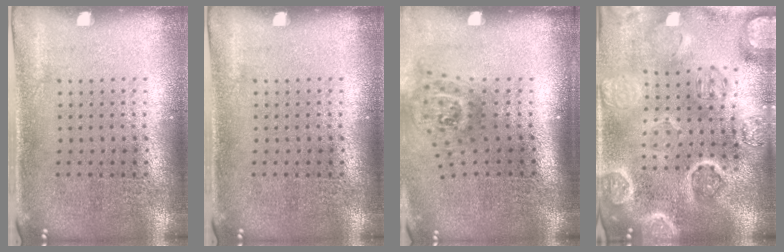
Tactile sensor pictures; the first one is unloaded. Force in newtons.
{"total": 0.0}
{"total": 1.9, "press": 1.2, "slide": 1.4}
{"total": 4.8, "press": 4.2, "slide": 2.2}